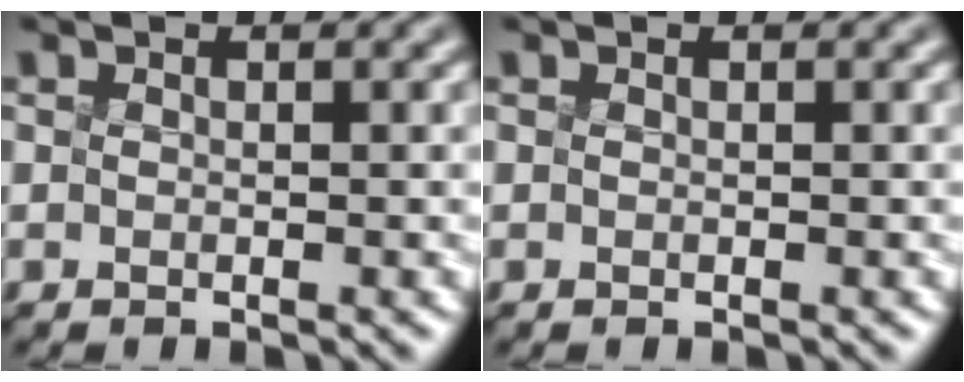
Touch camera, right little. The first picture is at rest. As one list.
[{"total": 0.0}]